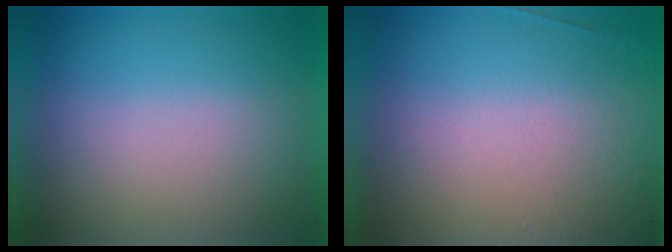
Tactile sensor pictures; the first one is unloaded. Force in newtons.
{"total": 4.5}